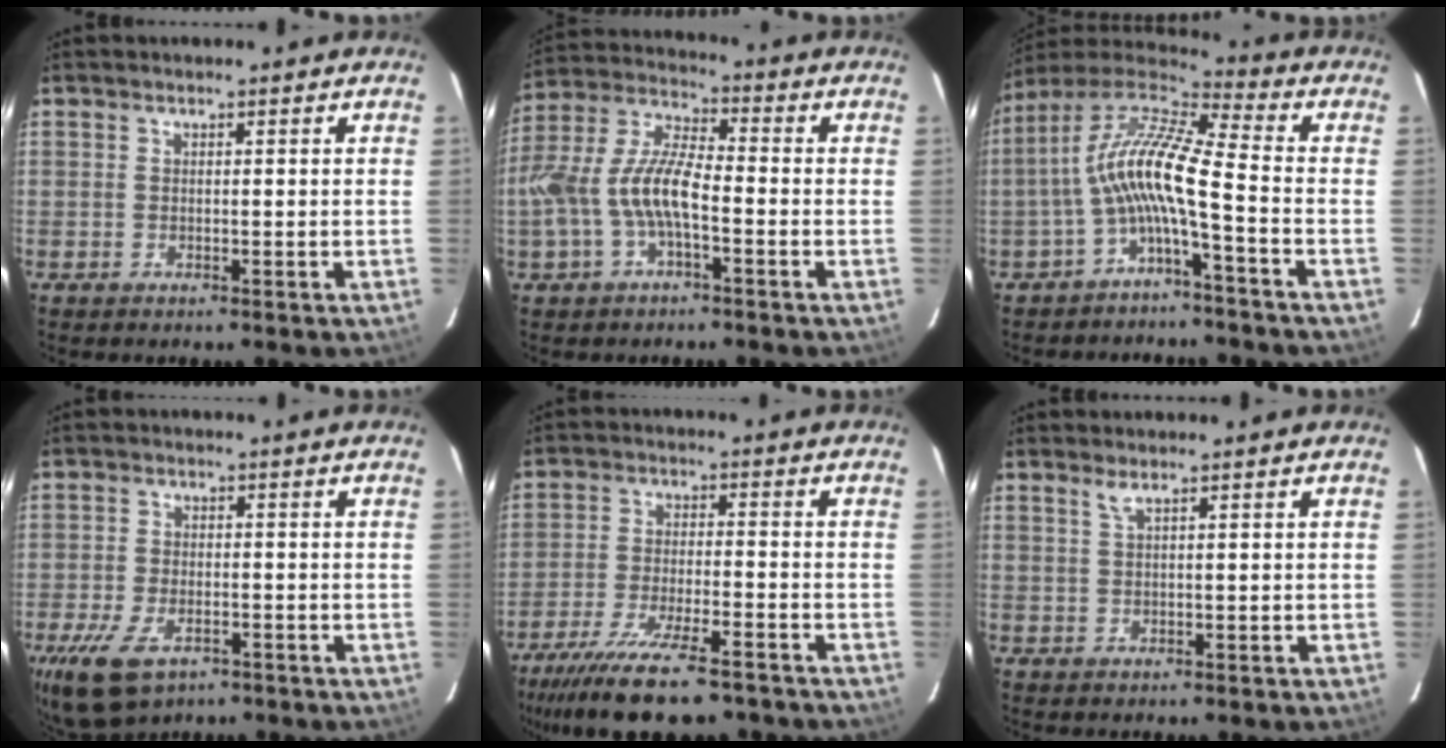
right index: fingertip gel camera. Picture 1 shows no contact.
{"total": 11.8, "force": [-3.4, 4.2, 10.4], "torque": [-0.226, 0.007, -0.064]}
{"total": 12.0, "force": [-2.9, 1.4, 11.6], "torque": [-0.231, 0.016, -0.062]}
{"total": 11.2, "force": [-6.3, 5.9, 7.1], "torque": [-0.176, -0.031, -0.109]}
{"total": 17.2, "force": [-13.5, 4.1, 9.8], "torque": [-0.204, -0.040, -0.219]}
{"total": 1.1, "force": [0.6, -0.3, 0.8], "torque": [-0.013, 0.000, 0.012]}